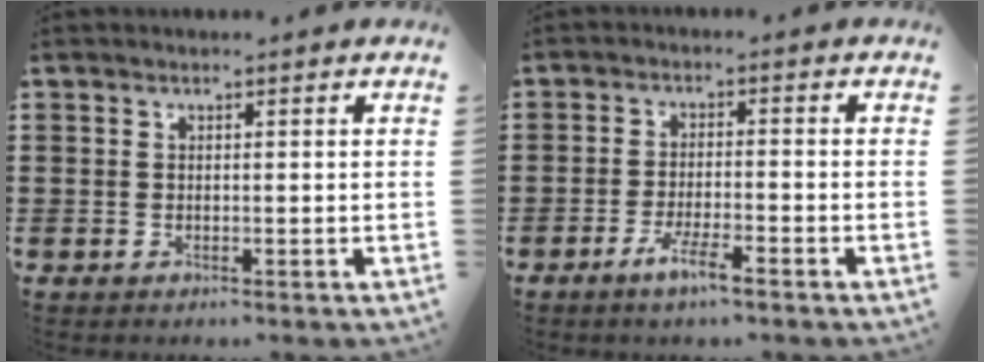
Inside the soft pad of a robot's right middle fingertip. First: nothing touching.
{"total": 4.3, "force": [-2.9, 0.6, 3.1], "torque": [-0.062, -0.002, -0.055]}